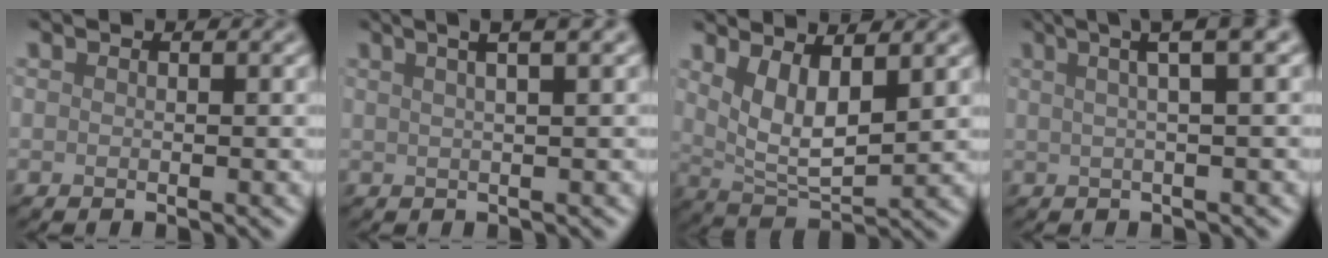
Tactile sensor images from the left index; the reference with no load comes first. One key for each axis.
{"total": 5.7, "fx": 3.3, "fy": 2.1, "fz": 4.2, "tx": -0.030, "ty": 0.039, "tz": 0.013}
{"total": 4.5, "fx": 2.0, "fy": 1.6, "fz": 3.7, "tx": -0.079, "ty": -0.013, "tz": 0.043}
{"total": 5.0, "fx": 2.3, "fy": 1.1, "fz": 4.3, "tx": -0.051, "ty": 0.019, "tz": 0.019}